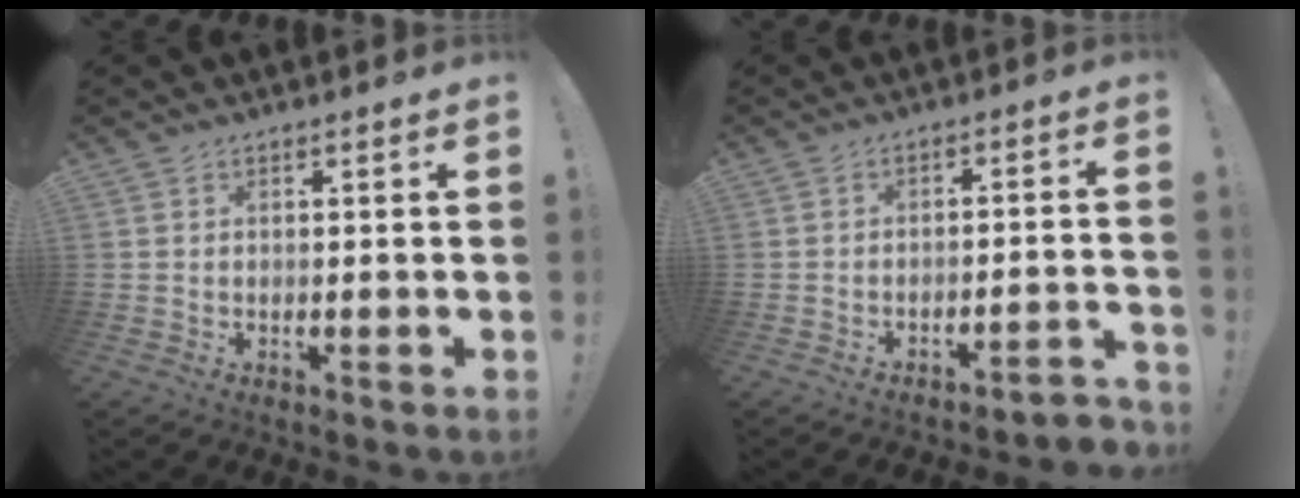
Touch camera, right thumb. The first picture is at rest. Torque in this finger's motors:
{"motor_torque": [0.02, 0.02, 0.11, -0.13, -0.01]}